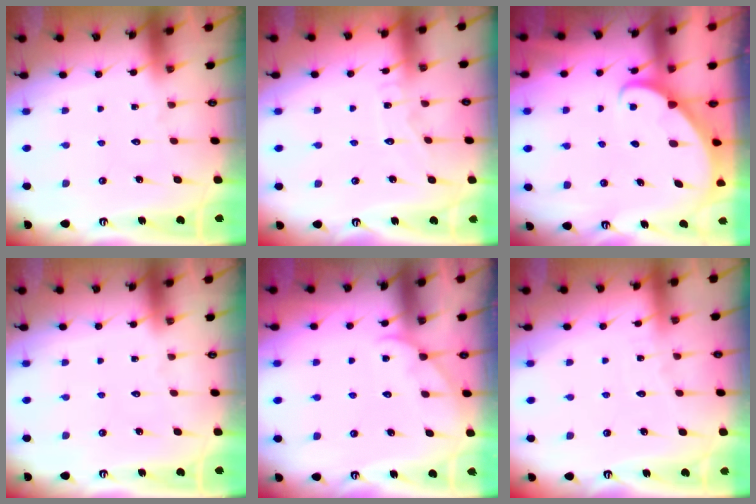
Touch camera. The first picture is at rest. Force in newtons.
{"total": 4.5, "press": 4.5, "slide": 0.1}
{"total": 2.6, "press": 2.6, "slide": 0.4}
{"total": 0.0}
{"total": 3.5, "press": 3.5, "slide": 0.4}
{"total": 2.6, "press": 2.6, "slide": 0.3}